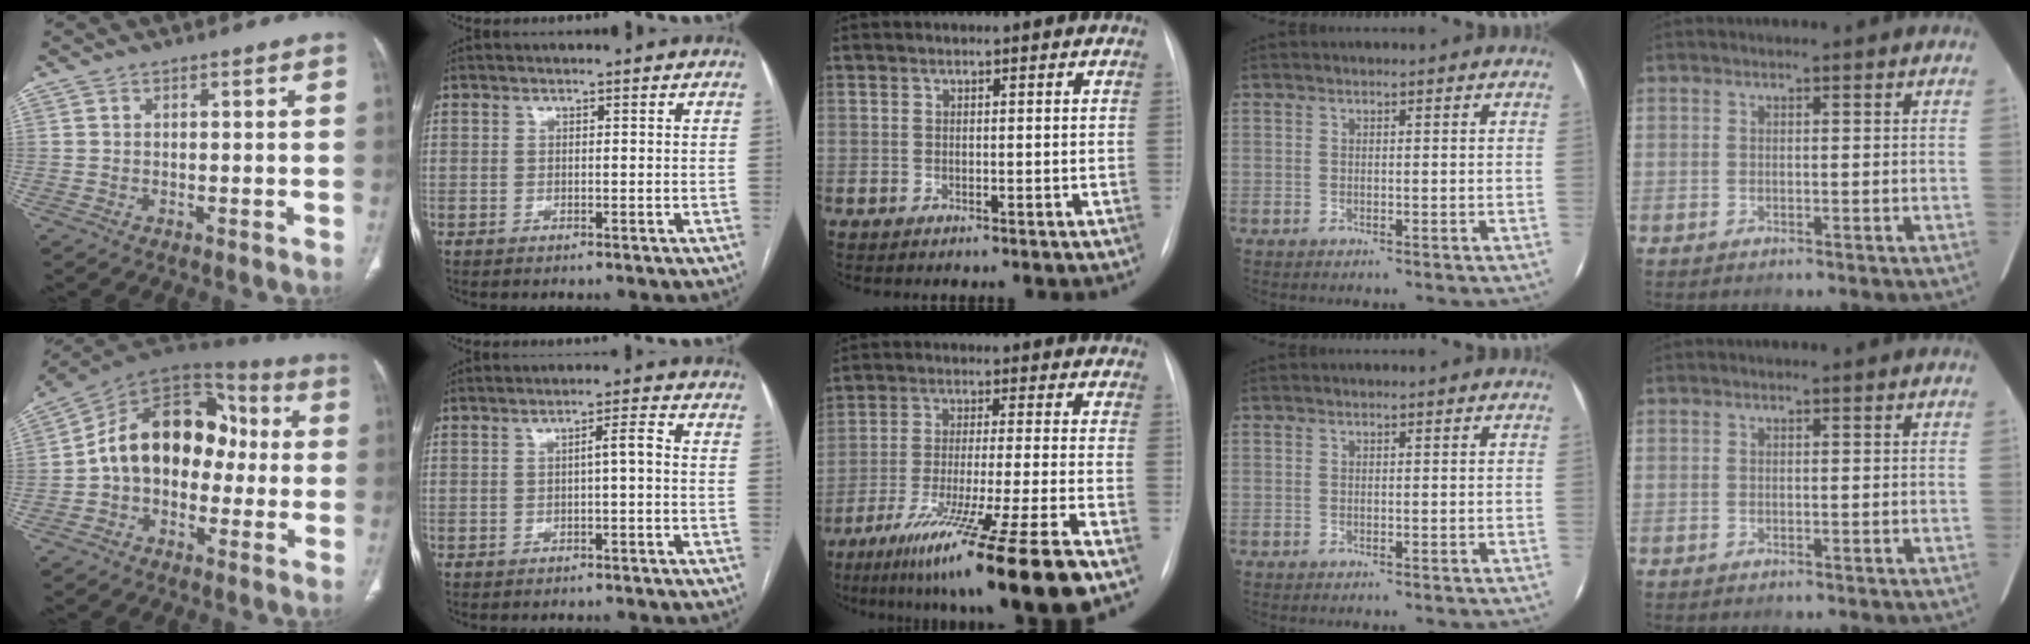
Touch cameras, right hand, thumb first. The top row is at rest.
{"thumb": {"total": 17.3, "force": [-0.8, 12.2, 12.3], "torque": [-0.159, 0.055, -0.028]}, "index": {"total": 2.4, "force": [-0.3, 0.2, 2.4], "torque": [-0.034, 0.006, -0.004]}, "middle": {"total": 18.1, "force": [-11.6, -1.5, 13.8], "torque": [-0.206, -0.059, -0.193]}}